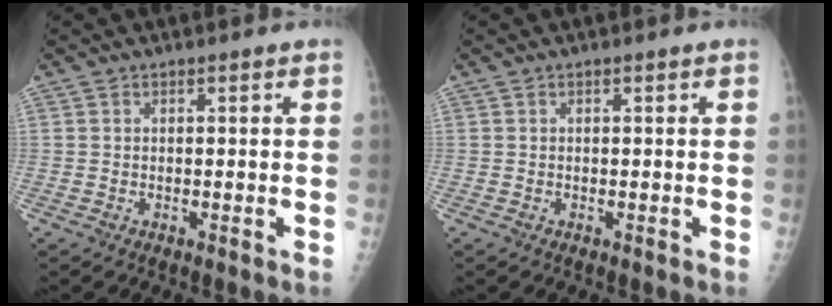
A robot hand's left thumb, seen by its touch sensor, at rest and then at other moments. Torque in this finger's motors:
{"motor_torque": [0.00, 0.00, -0.06, -0.06, 0.00]}